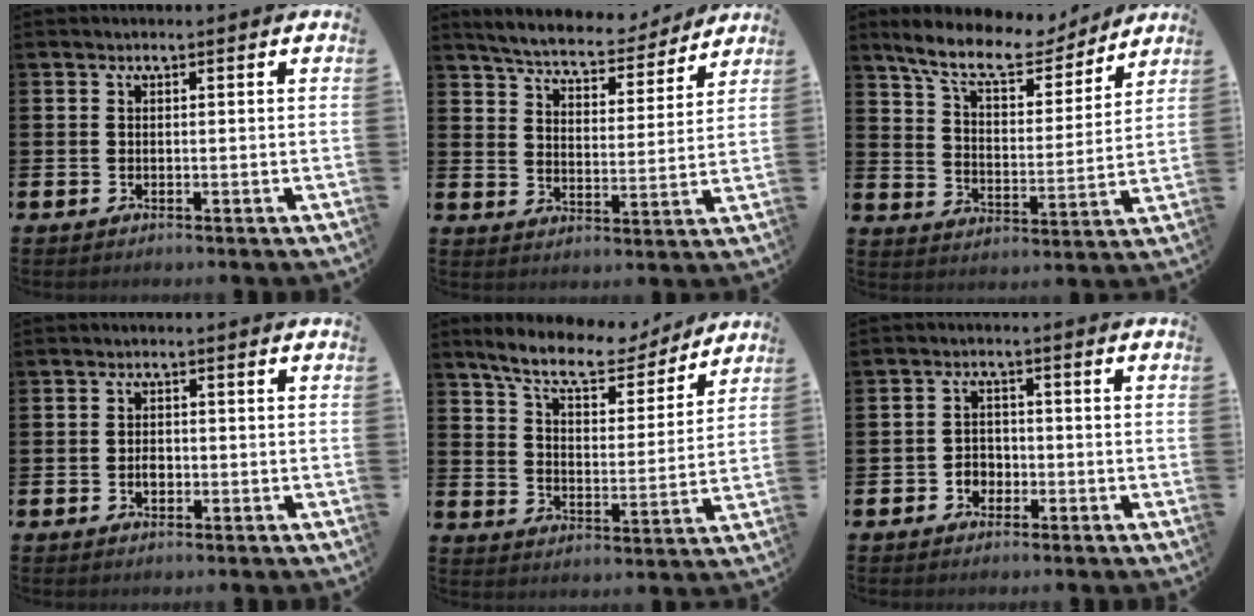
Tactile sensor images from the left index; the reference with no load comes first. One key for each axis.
{"total": 6.4, "fx": 6.2, "fy": 1.0, "fz": 1.2, "tx": -0.044, "ty": -0.047, "tz": 0.106}
{"total": 10.3, "fx": 9.3, "fy": 2.6, "fz": 3.7, "tx": -0.096, "ty": -0.059, "tz": 0.161}
{"total": 1.7, "fx": -0.4, "fy": 1.1, "fz": 1.2, "tx": -0.010, "ty": -0.001, "tz": -0.012}
{"total": 9.5, "fx": 8.6, "fy": 2.1, "fz": 3.3, "tx": -0.084, "ty": -0.053, "tz": 0.150}
{"total": 2.6, "fx": -1.3, "fy": 2.1, "fz": 0.8, "tx": -0.015, "ty": 0.004, "tz": -0.031}